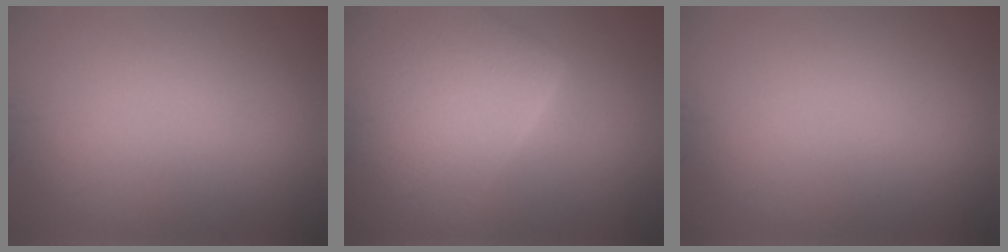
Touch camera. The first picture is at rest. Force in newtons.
{"total": 11.7, "press": 11.6, "slide": 0.9}
{"total": 0.0}